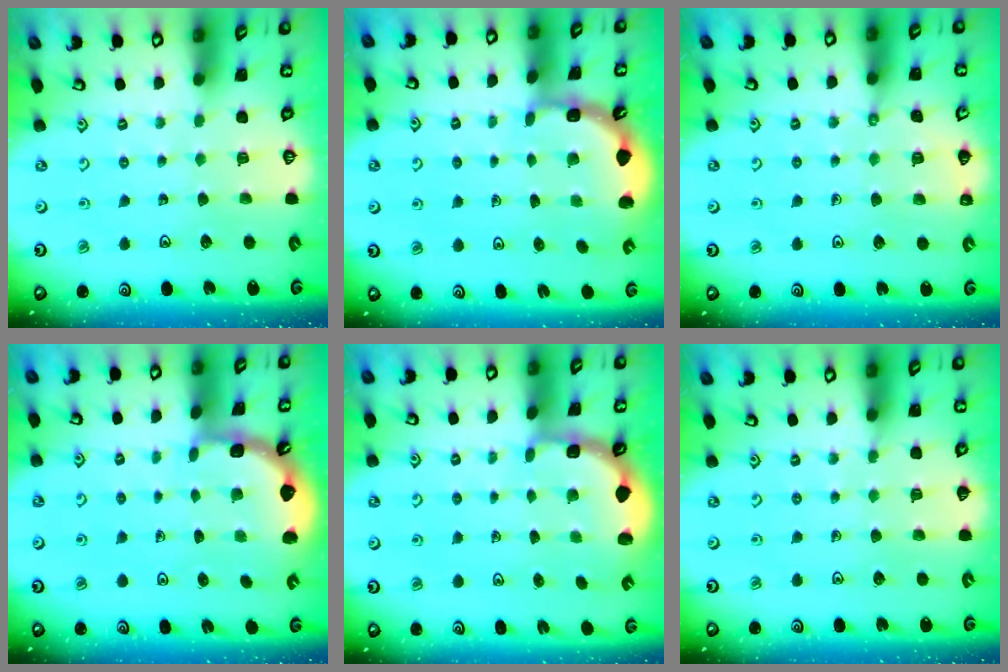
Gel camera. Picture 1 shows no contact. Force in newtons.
{"total": 1.9, "press": 1.9, "slide": 0.6}
{"total": 5.8, "press": 5.6, "slide": 1.6}
{"total": 2.1, "press": 2.1, "slide": 0.2}
{"total": 2.4, "press": 1.8, "slide": 1.6}
{"total": 3.7, "press": 3.7, "slide": 0.5}